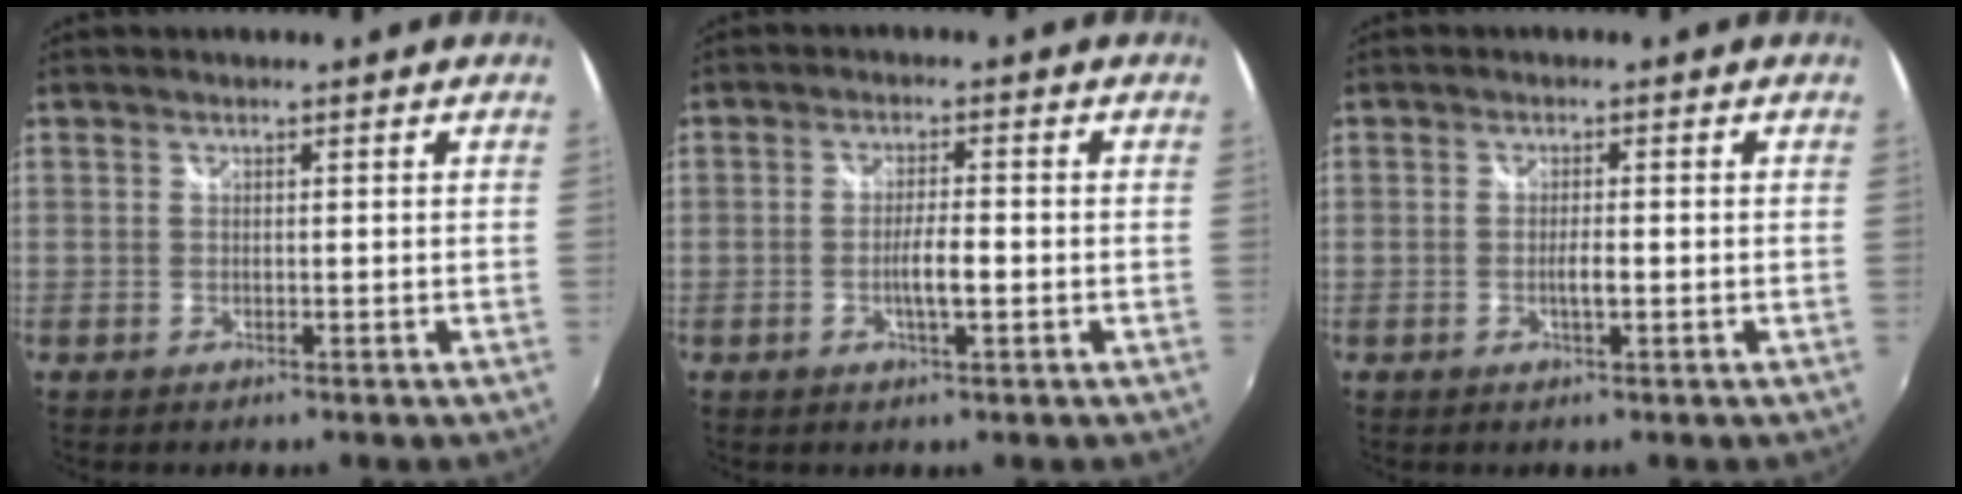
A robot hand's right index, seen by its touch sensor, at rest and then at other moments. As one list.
[{"total": 3.8, "force": [-1.1, 0.5, 3.6], "torque": [-0.067, 0.001, -0.018]}, {"total": 1.9, "force": [-0.5, 0.3, 1.8], "torque": [-0.034, 0.001, -0.009]}]